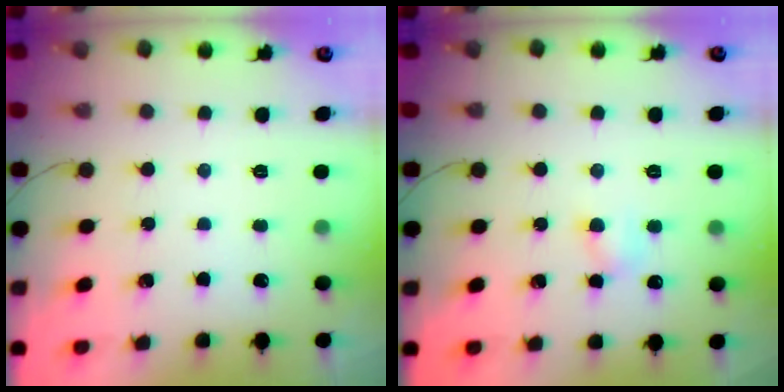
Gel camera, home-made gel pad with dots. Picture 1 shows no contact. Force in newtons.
{"total": 4.7, "press": 4.5, "slide": 1.2}